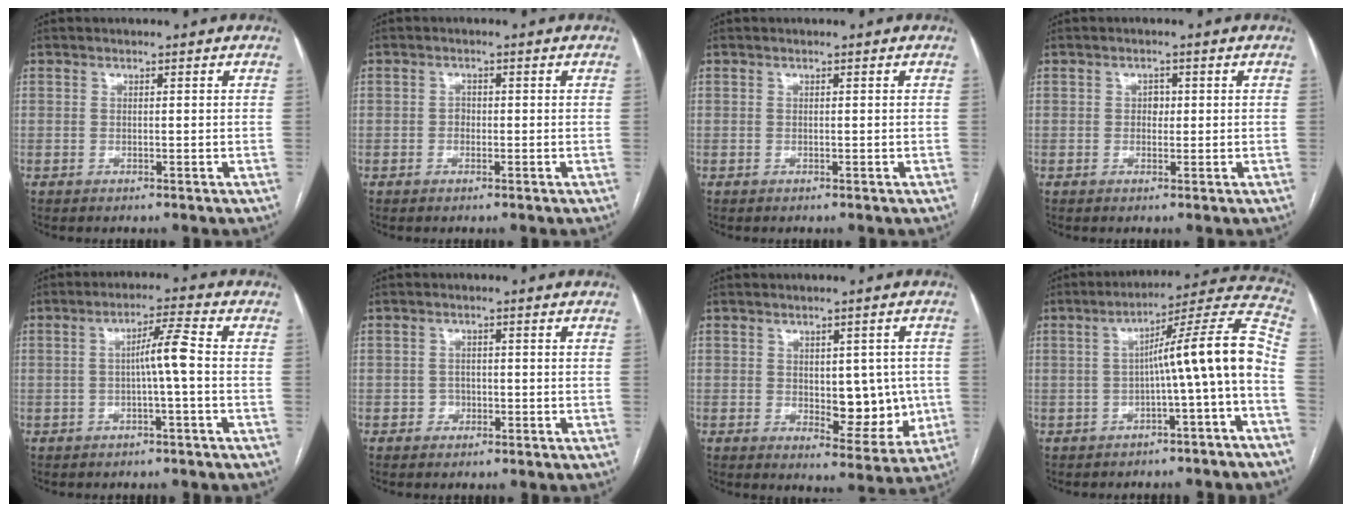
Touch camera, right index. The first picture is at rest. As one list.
[{"total": 1.1, "force": [-0.3, 0.9, 0.6], "torque": [-0.005, 0.004, -0.006]}, {"total": 0.0}, {"total": 1.4, "force": [0.1, 1.0, 0.9], "torque": [-0.008, 0.003, 0.001]}, {"total": 4.9, "force": [-0.6, -0.3, 4.9], "torque": [-0.082, 0.015, -0.009]}, {"total": 1.4, "force": [-0.7, 1.2, 0.2], "torque": [0.005, 0.007, -0.013]}, {"total": 8.6, "force": [-0.3, 4.4, 7.4], "torque": [-0.076, 0.004, 0.010]}, {"total": 12.8, "force": [-2.6, -0.9, 12.5], "torque": [-0.163, 0.039, -0.043]}]